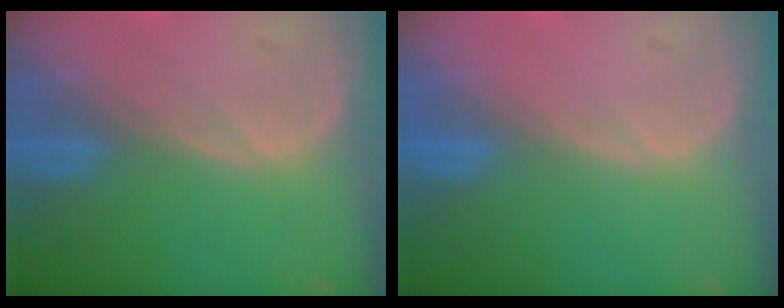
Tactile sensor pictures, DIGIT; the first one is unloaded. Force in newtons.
{"total": 0.0}